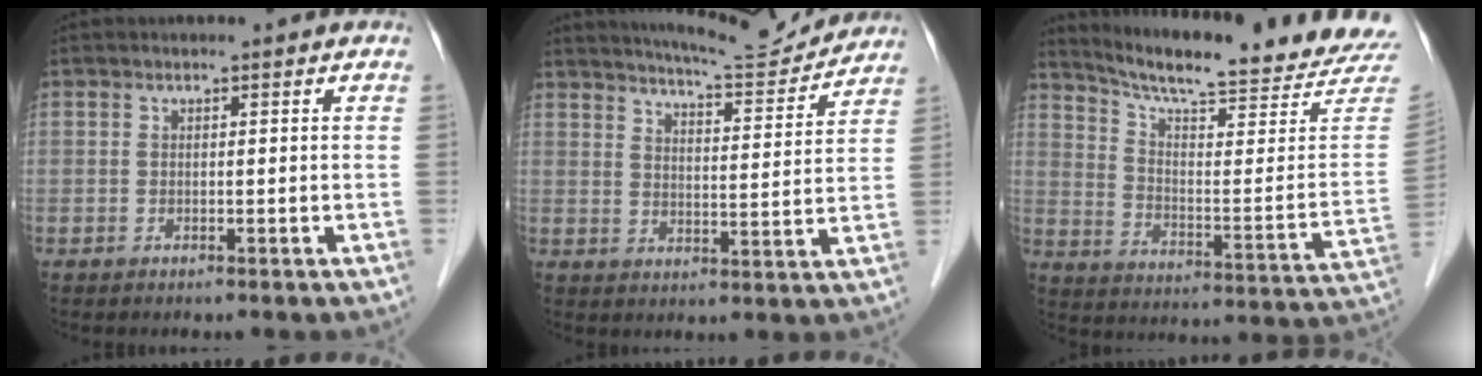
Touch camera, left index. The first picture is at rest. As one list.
[{"total": 11.5, "force": [11.2, 0.4, 2.6], "torque": [-0.043, -0.003, 0.154]}, {"total": 23.5, "force": [22.0, 1.1, 8.4], "torque": [-0.134, -0.093, 0.284]}]